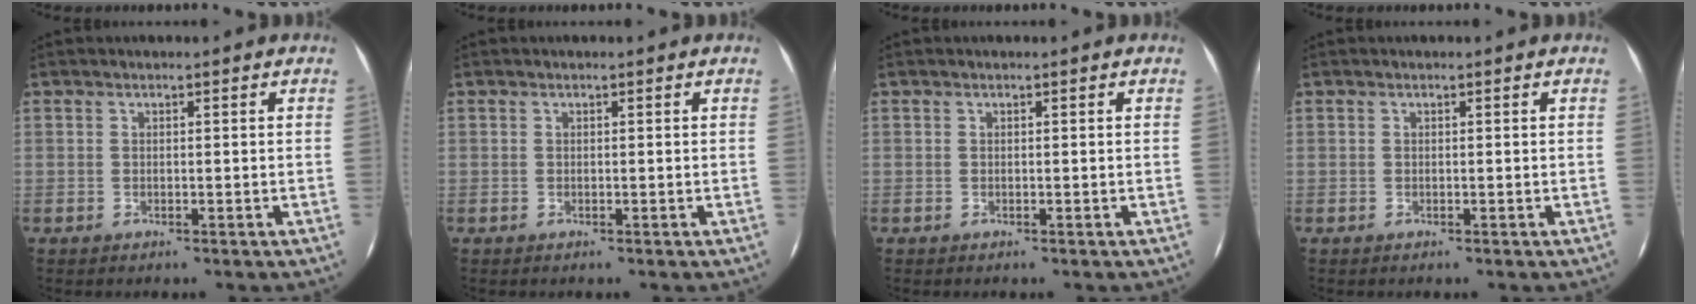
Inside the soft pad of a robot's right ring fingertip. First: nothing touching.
{"total": 0.0}
{"total": 0.0}
{"total": 0.0}